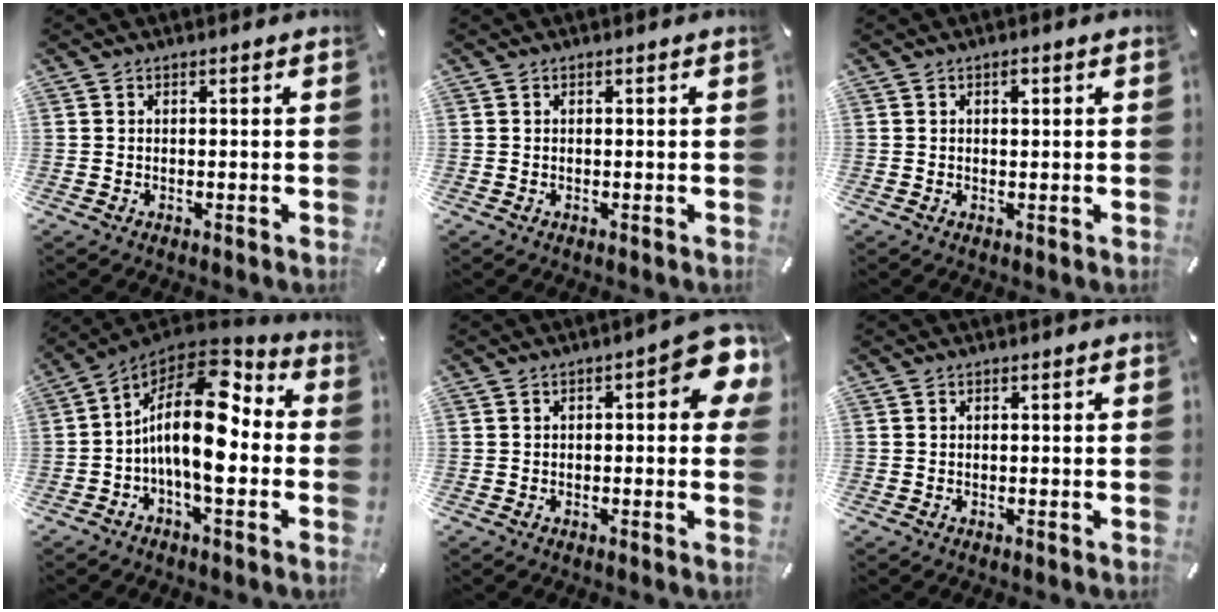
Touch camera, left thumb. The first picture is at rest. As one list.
[{"total": 0.0}, {"total": 1.3, "force": [0.5, 0.6, 1.1], "torque": [-0.014, 0.001, 0.005]}, {"total": 18.2, "force": [0.0, 8.3, 16.1], "torque": [-0.316, -0.015, -0.005]}, {"total": 9.1, "force": [2.0, 3.5, 8.2], "torque": [-0.091, -0.017, 0.031]}, {"total": 0.0}]